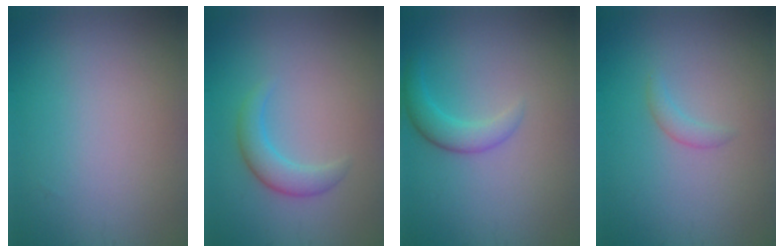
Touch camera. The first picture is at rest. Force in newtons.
{"total": 2.5, "press": 2.4, "slide": 0.2}
{"total": 2.4, "press": 2.4, "slide": 0.1}
{"total": 1.1, "press": 1.1, "slide": 0.1}